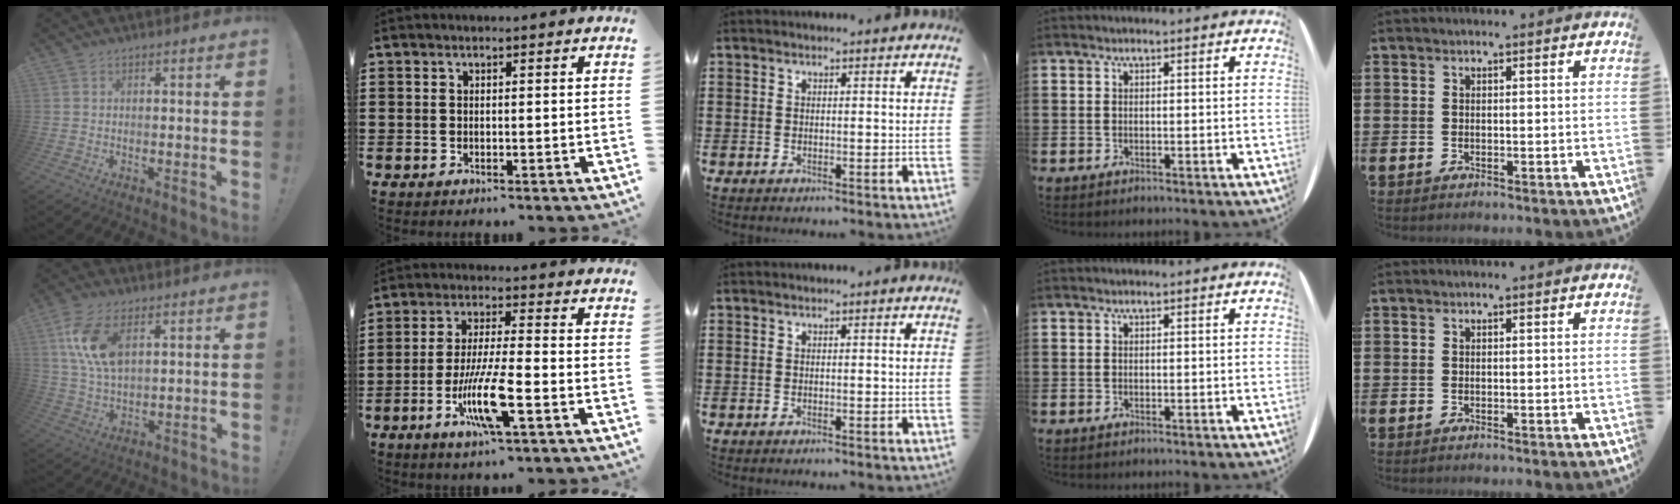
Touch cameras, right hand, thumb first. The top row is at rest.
{"thumb": {"total": 11.8, "force": [4.9, 6.1, 8.8], "torque": [-0.176, -0.014, 0.091]}, "index": {"total": 9.4, "force": [-3.8, 1.2, 8.6], "torque": [-0.178, -0.016, -0.073]}}